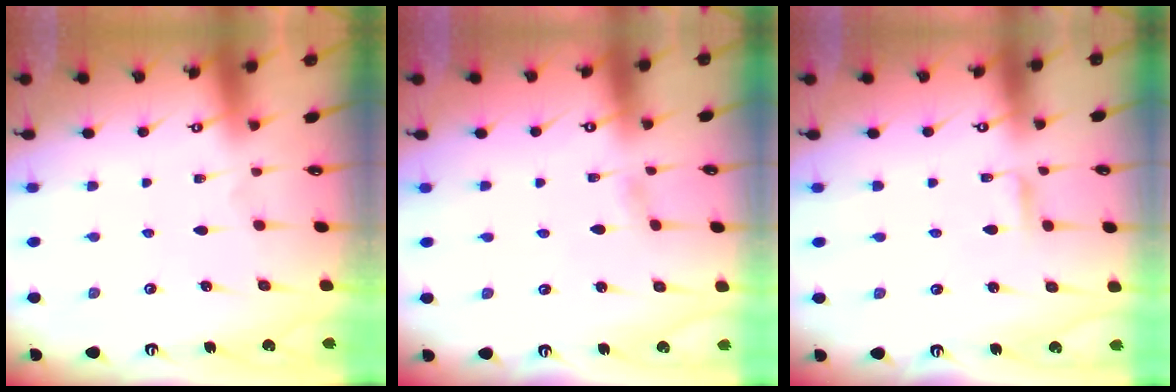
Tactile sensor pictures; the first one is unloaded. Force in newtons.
{"total": 1.8, "press": 1.8, "slide": 0.2}
{"total": 1.8, "press": 1.8, "slide": 0.3}